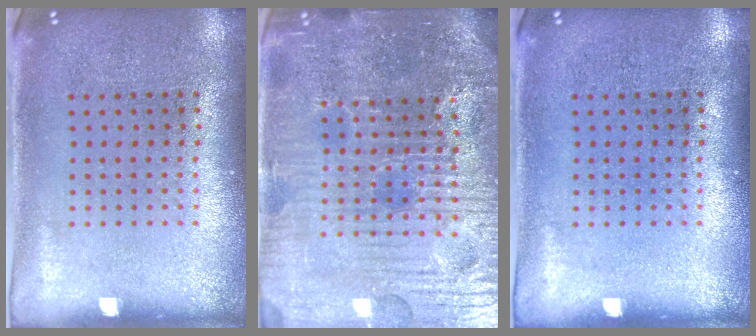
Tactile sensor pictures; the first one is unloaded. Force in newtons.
{"total": 5.6, "press": 5.2, "slide": 1.9}
{"total": 0.0}